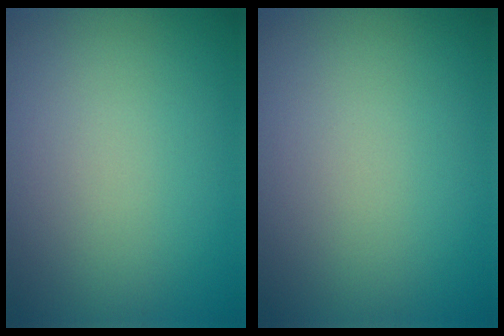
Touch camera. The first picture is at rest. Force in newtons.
{"total": 0.0}